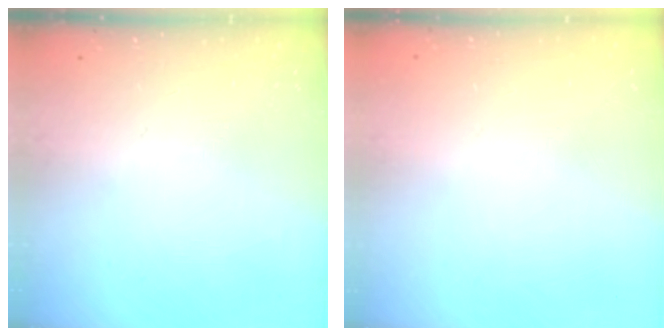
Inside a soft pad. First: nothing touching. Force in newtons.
{"total": 0.0}